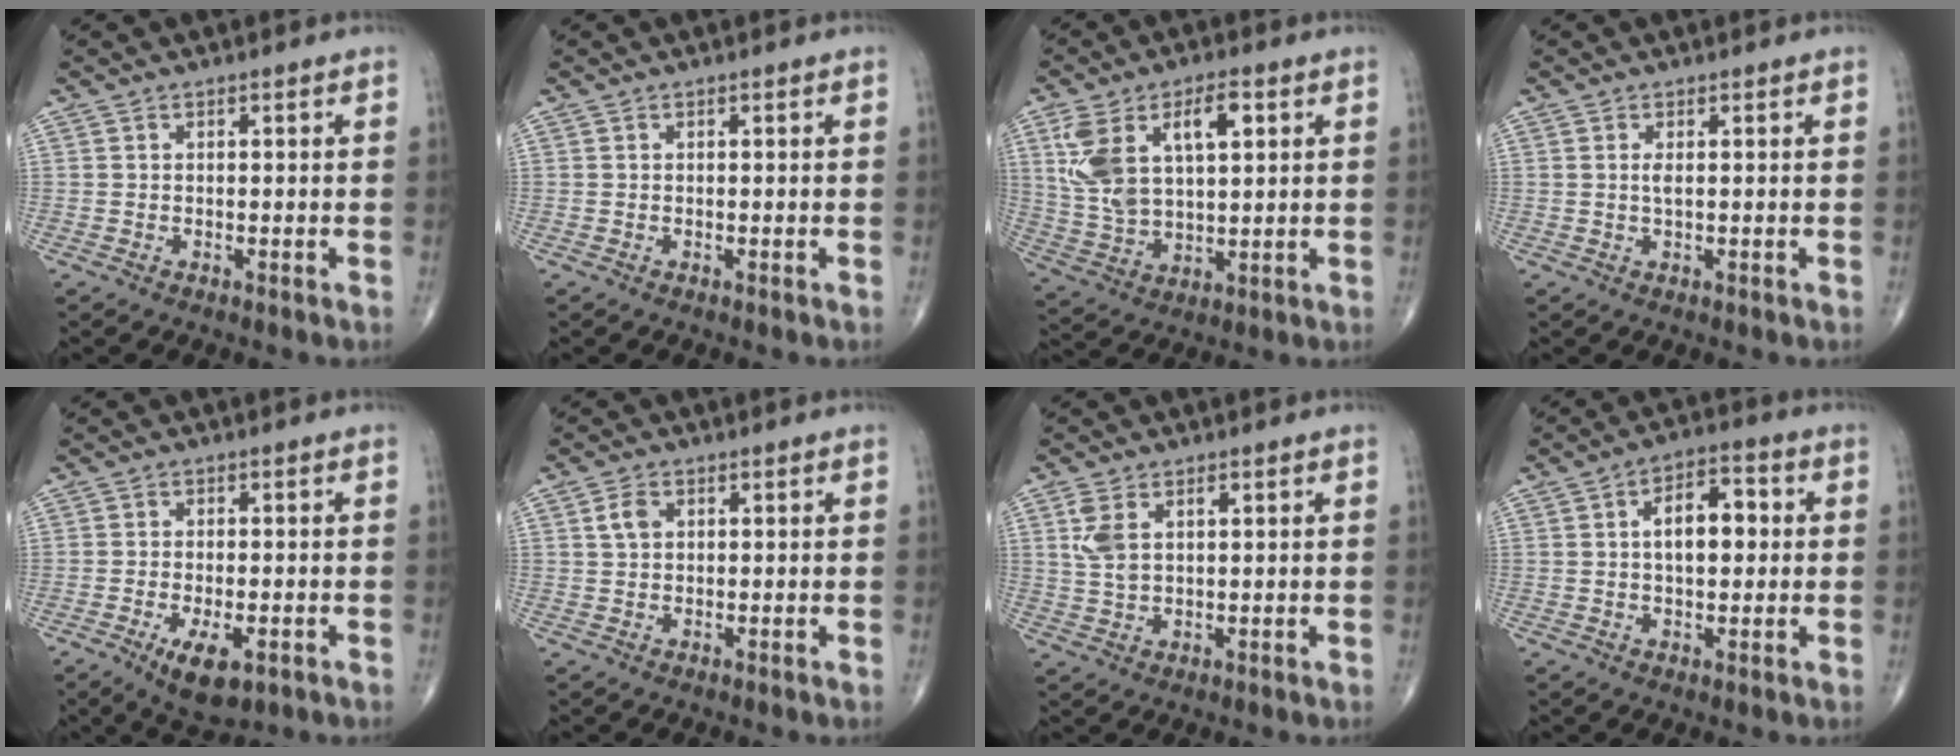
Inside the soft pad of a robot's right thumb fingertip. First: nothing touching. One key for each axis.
{"total": 0.0}
{"total": 14.7, "fx": 4.8, "fy": 7.5, "fz": 11.6, "tx": -0.220, "ty": 0.001, "tz": 0.100}
{"total": 1.2, "fx": 0.2, "fy": 0.2, "fz": 1.1, "tx": -0.028, "ty": -0.001, "tz": 0.007}
{"total": 7.2, "fx": -3.0, "fy": 3.1, "fz": 5.8, "tx": -0.097, "ty": -0.004, "tz": -0.042}
{"total": 2.9, "fx": 0.9, "fy": 2.0, "fz": 1.9, "tx": -0.035, "ty": 0.003, "tz": 0.017}
{"total": 5.6, "fx": 1.9, "fy": 3.1, "fz": 4.2, "tx": -0.092, "ty": 0.005, "tz": 0.043}
{"total": 9.1, "fx": 1.1, "fy": 5.0, "fz": 7.6, "tx": -0.102, "ty": 0.018, "tz": 0.014}